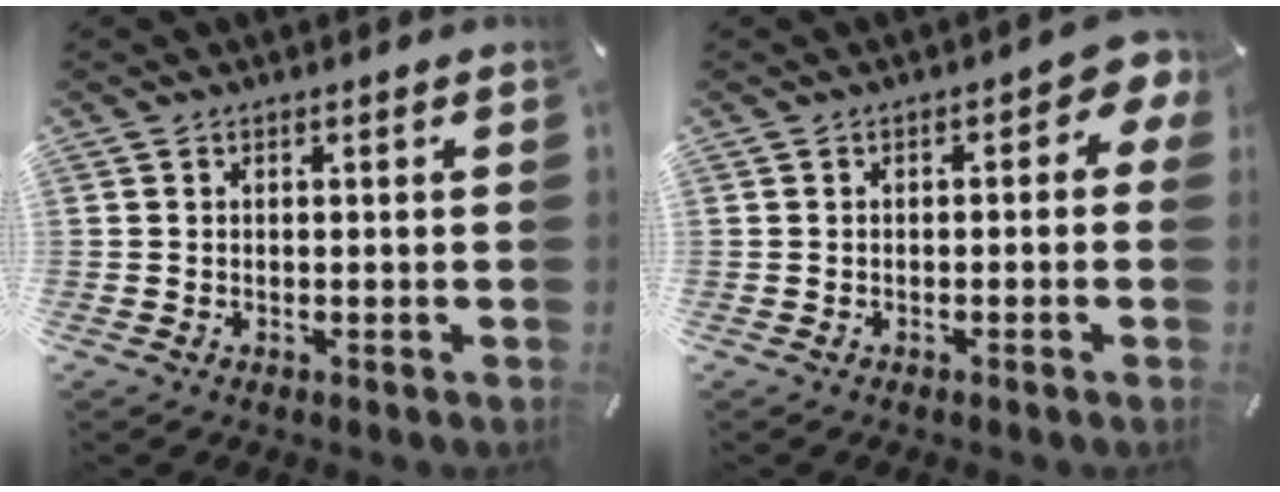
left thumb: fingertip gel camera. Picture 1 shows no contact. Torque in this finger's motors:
{"motor_torque": [0.61, 0.10, 0.38, 0.19, 0.01]}